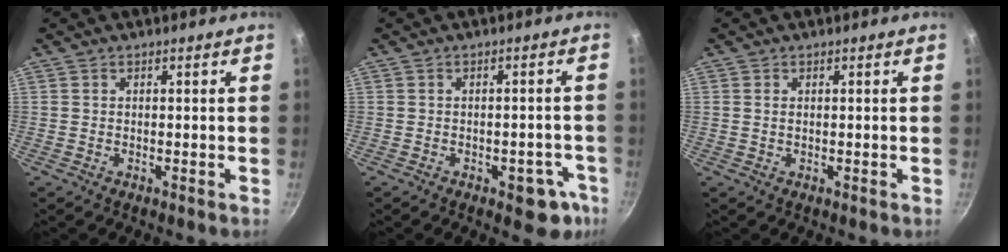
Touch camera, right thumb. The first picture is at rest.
{"total": 7.1, "force": [-3.2, 3.9, 5.0], "torque": [-0.019, 0.026, -0.029]}
{"total": 0.9, "force": [0.2, 0.5, 0.7], "torque": [-0.011, 0.002, 0.002]}